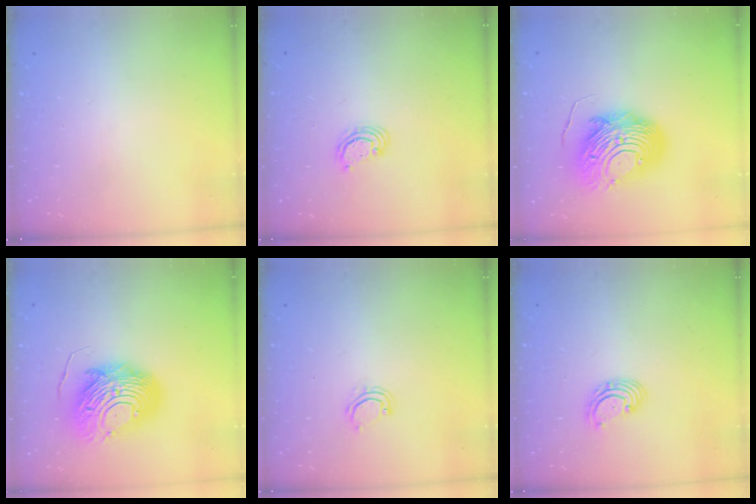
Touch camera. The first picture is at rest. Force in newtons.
{"total": 2.5, "press": 2.5, "slide": 0.2}
{"total": 14.7, "press": 14.7, "slide": 1.1}
{"total": 14.7, "press": 14.7, "slide": 1.1}
{"total": 3.9, "press": 3.9, "slide": 0.4}
{"total": 2.7, "press": 2.7, "slide": 0.1}